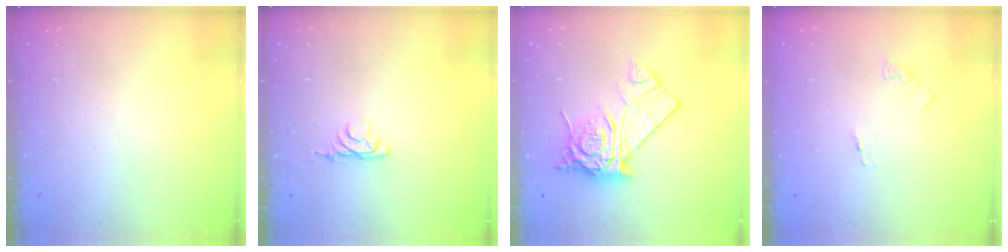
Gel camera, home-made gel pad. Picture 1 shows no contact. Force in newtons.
{"total": 3.4, "press": 3.3, "slide": 0.6}
{"total": 14.2, "press": 14.1, "slide": 1.1}
{"total": 1.3, "press": 1.2, "slide": 0.1}